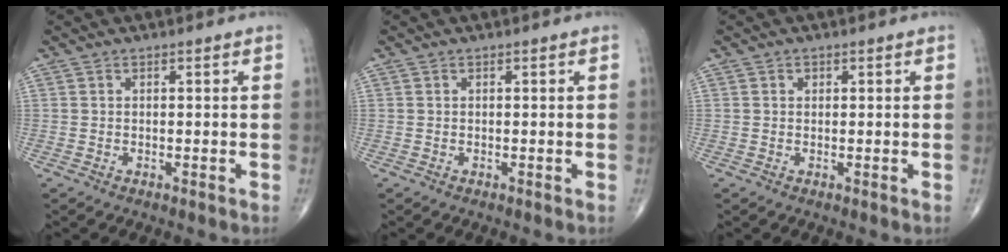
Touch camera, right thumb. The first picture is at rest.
{"total": 0.0}
{"total": 0.7, "force": [0.3, 0.6, 0.2], "torque": [0.002, 0.000, 0.004]}